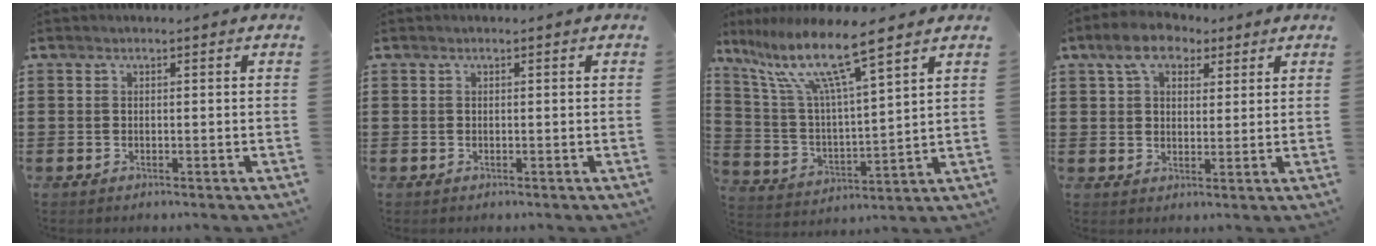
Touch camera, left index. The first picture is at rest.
{"total": 0.0}
{"total": 11.6, "force": [8.3, 1.1, 8.0], "torque": [-0.190, -0.044, 0.135]}
{"total": 6.5, "force": [4.2, 3.9, 3.1], "torque": [-0.074, 0.009, 0.075]}